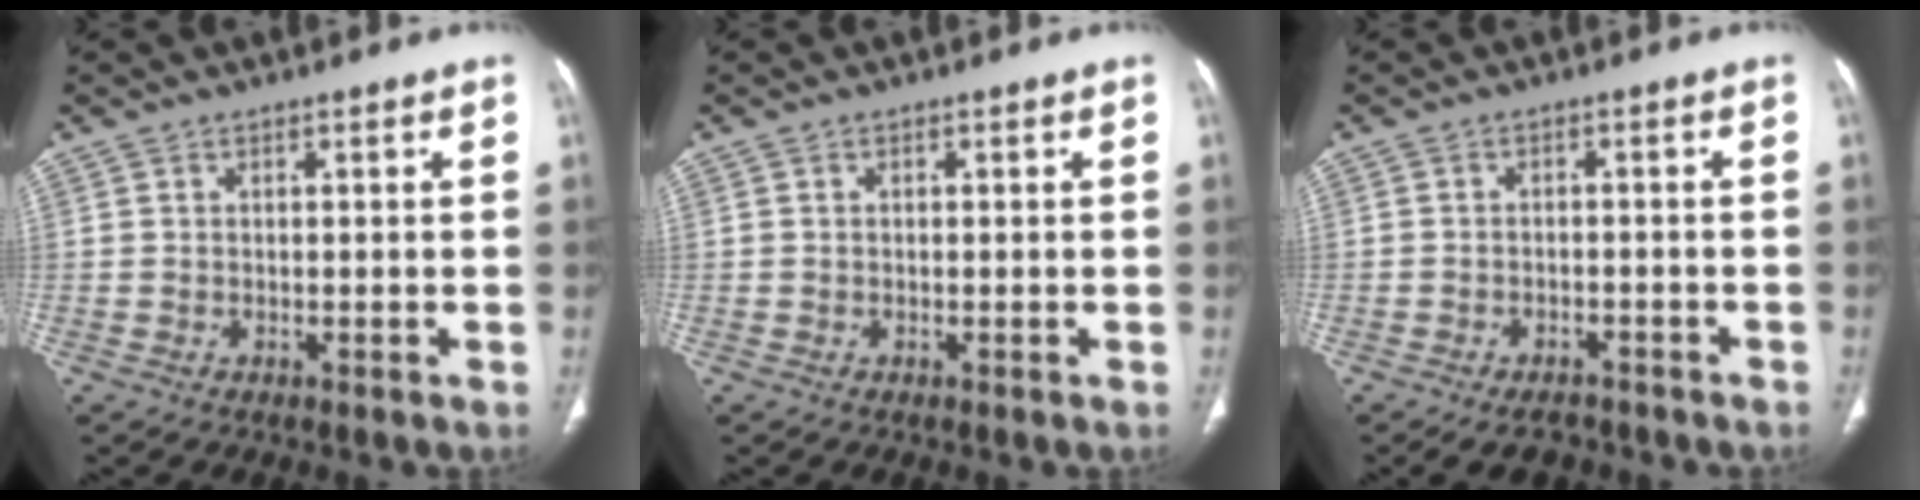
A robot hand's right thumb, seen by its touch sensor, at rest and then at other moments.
{"total": 0.0}
{"total": 5.9, "force": [-4.7, 2.9, 2.0], "torque": [-0.023, 0.018, -0.061]}